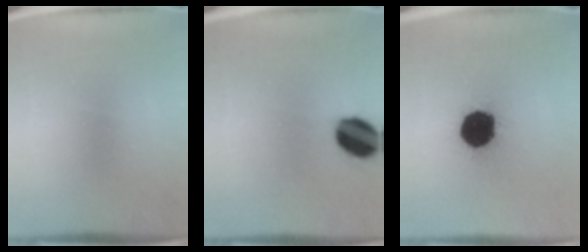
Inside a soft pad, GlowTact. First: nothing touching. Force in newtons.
{"total": 10.4}
{"total": 18.2}